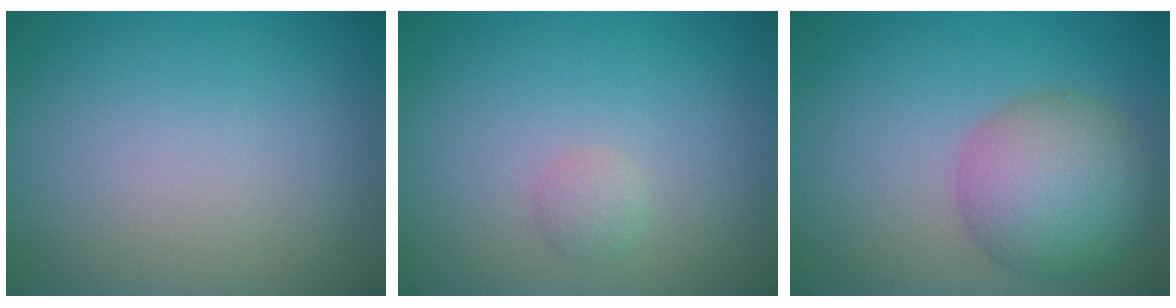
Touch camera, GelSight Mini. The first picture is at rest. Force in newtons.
{"total": 1.0, "press": 1.0, "slide": 0.0}
{"total": 6.9, "press": 6.9, "slide": 0.3}